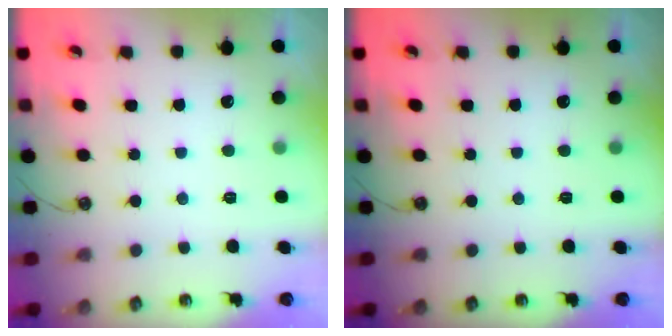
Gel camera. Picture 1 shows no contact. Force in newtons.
{"total": 0.0}